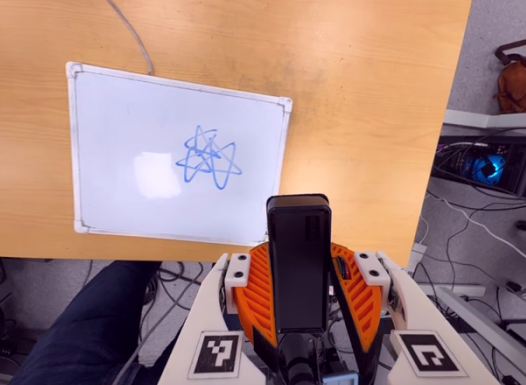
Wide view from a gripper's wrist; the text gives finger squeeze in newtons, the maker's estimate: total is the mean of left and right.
{"total": 5.0, "left": 4.8, "right": 5.1}